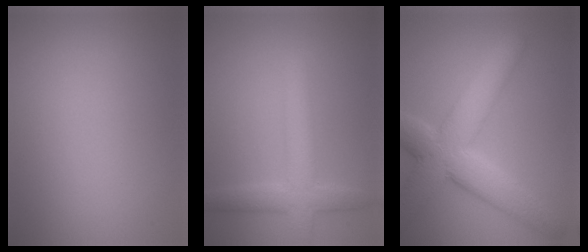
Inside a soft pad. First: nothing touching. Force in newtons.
{"total": 3.9, "press": 3.9, "slide": 0.2}
{"total": 8.3, "press": 8.3, "slide": 0.5}